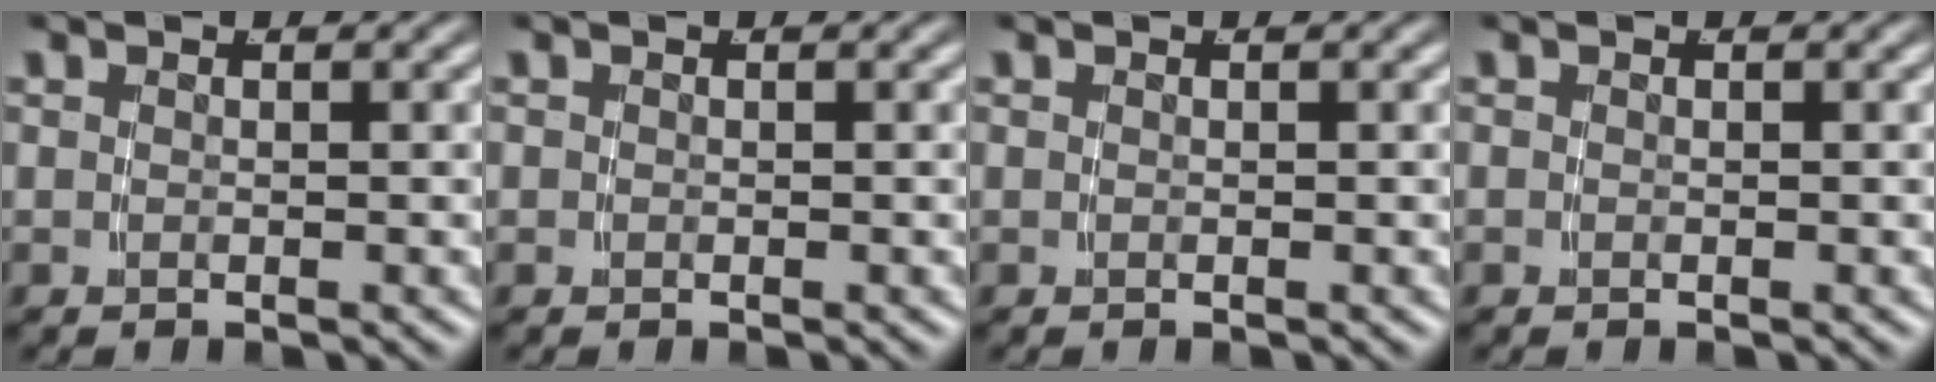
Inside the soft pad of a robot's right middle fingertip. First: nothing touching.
{"total": 0.0}
{"total": 0.0}
{"total": 0.0}